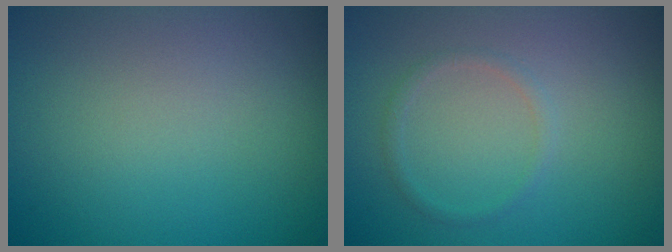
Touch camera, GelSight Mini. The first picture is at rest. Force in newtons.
{"total": 1.0, "press": 1.0, "slide": 0.0}